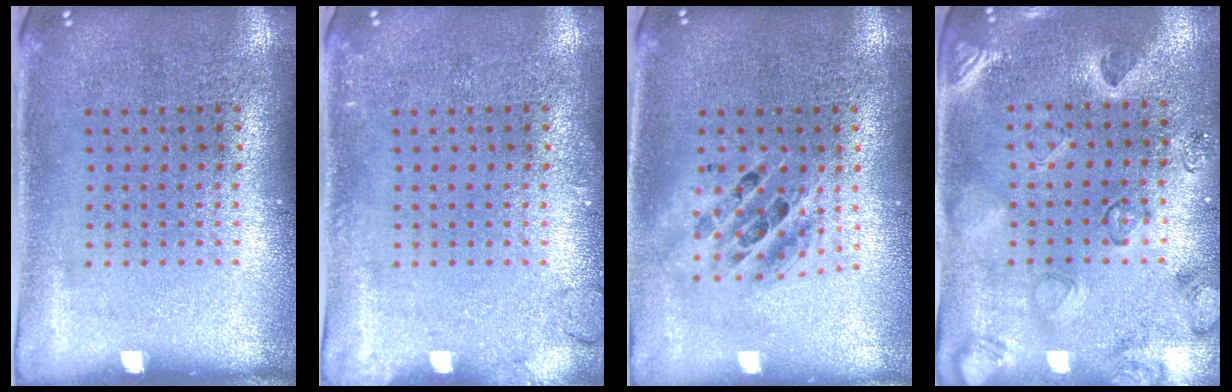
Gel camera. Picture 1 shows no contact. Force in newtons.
{"total": 1.2, "press": 1.1, "slide": 0.2}
{"total": 1.5, "press": 1.3, "slide": 0.8}
{"total": 2.3, "press": 2.0, "slide": 1.1}